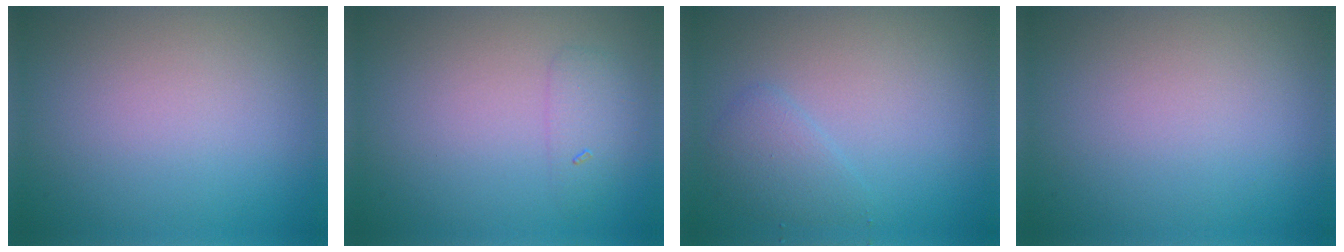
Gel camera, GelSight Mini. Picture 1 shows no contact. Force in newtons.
{"total": 1.5, "press": 1.5, "slide": 0.0}
{"total": 1.8, "press": 1.8, "slide": 0.1}
{"total": 0.0}